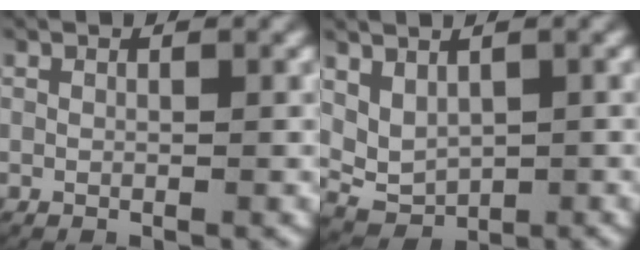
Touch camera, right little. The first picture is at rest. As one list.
[{"total": 5.8, "force": [0.5, 5.0, 2.9], "torque": [-0.076, -0.021, 0.016]}]